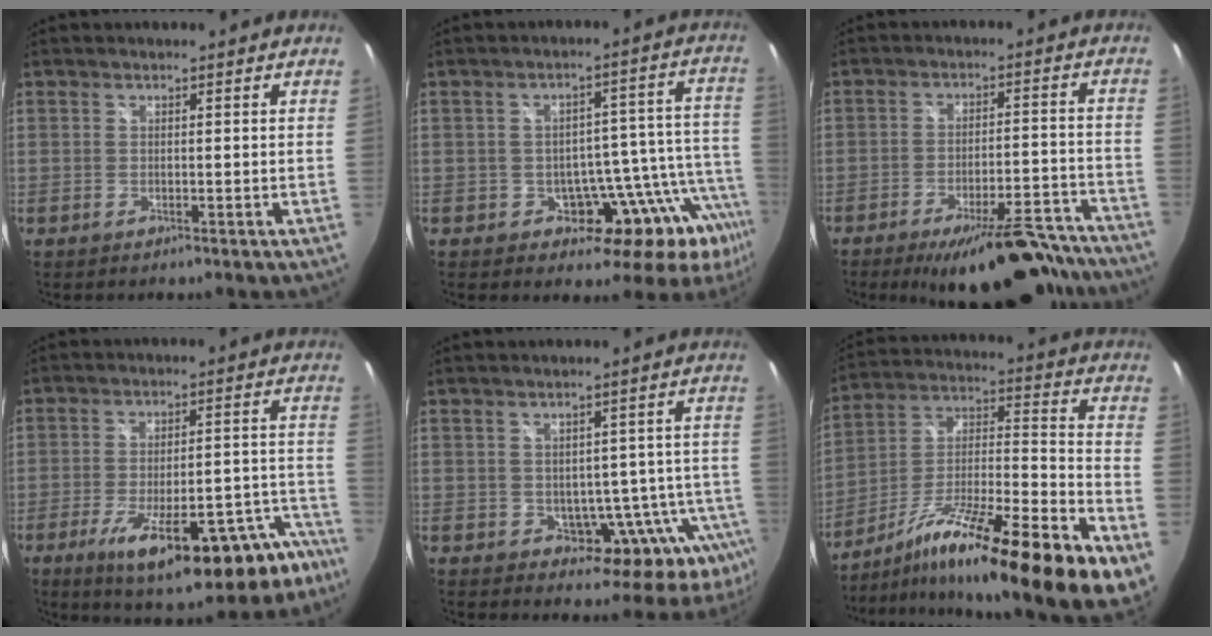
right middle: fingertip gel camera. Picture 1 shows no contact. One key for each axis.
{"total": 14.5, "fx": -8.0, "fy": 7.9, "fz": 9.1, "tx": -0.098, "ty": 0.005, "tz": -0.105}
{"total": 18.5, "fx": -15.4, "fy": 5.2, "fz": 8.8, "tx": -0.129, "ty": 0.000, "tz": -0.197}
{"total": 22.8, "fx": -15.8, "fy": 6.4, "fz": 15.2, "tx": -0.207, "ty": -0.018, "tz": -0.214}
{"total": 11.3, "fx": -4.7, "fy": 8.1, "fz": 6.3, "tx": -0.074, "ty": 0.013, "tz": -0.045}
{"total": 27.7, "fx": -15.4, "fy": 5.0, "fz": 22.5, "tx": -0.329, "ty": -0.017, "tz": -0.250}